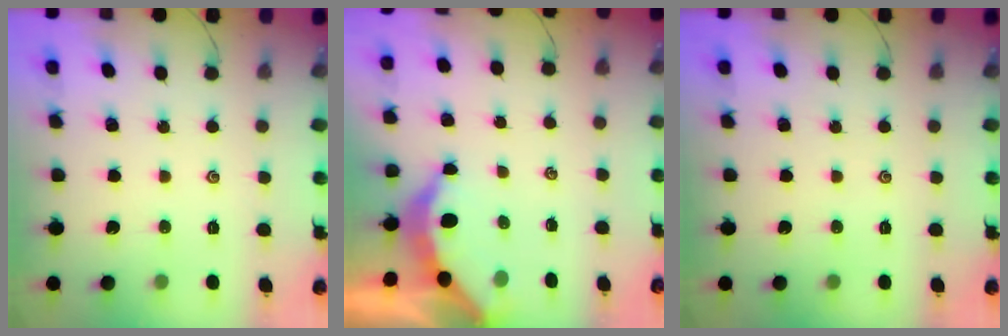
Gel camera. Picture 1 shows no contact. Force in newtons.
{"total": 3.6, "press": 3.6, "slide": 0.4}
{"total": 0.0}